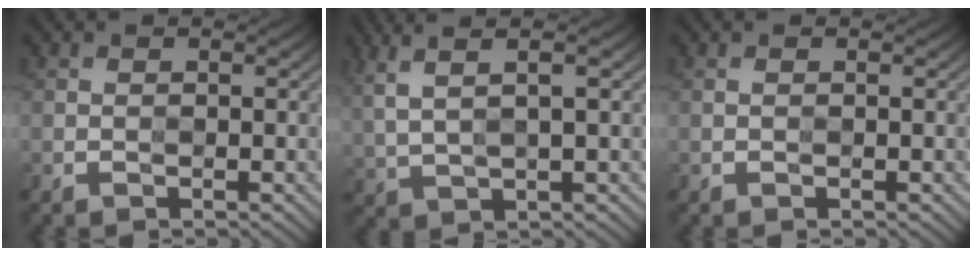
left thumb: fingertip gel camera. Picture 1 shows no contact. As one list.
[{"total": 6.3, "force": [3.0, 1.6, 5.4], "torque": [-0.112, 0.016, 0.060]}, {"total": 0.0}]